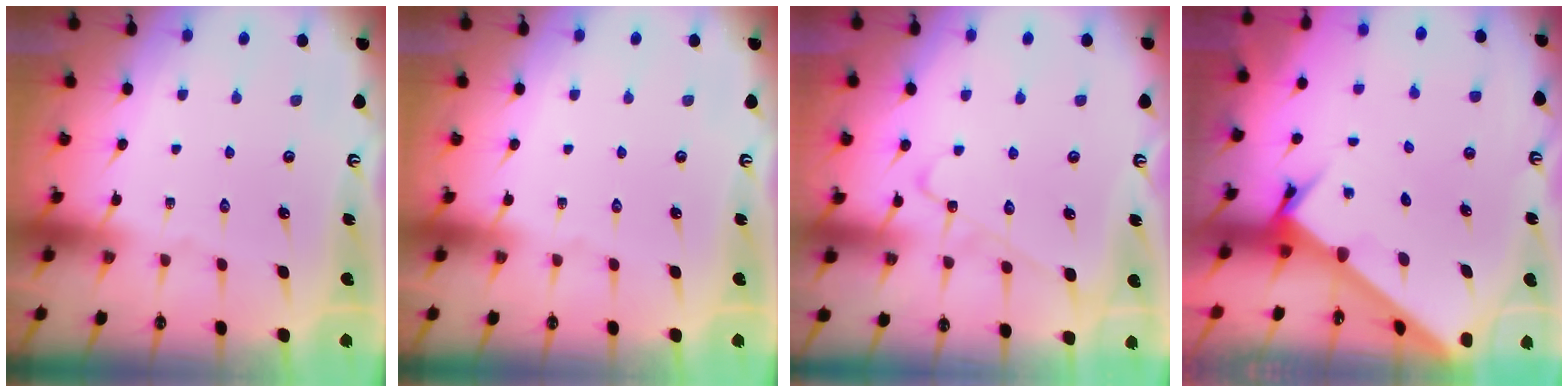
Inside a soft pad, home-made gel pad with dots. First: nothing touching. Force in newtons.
{"total": 0.0}
{"total": 4.4, "press": 4.4, "slide": 0.5}
{"total": 2.2, "press": 2.2, "slide": 0.2}